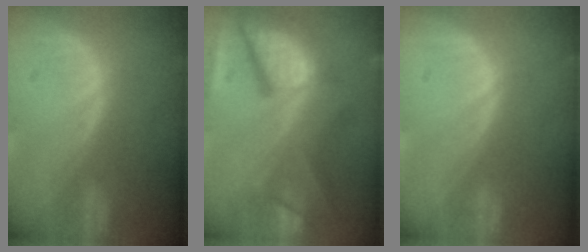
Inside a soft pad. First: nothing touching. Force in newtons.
{"total": 12.4, "press": 10.2, "slide": 7.0}
{"total": 0.0}